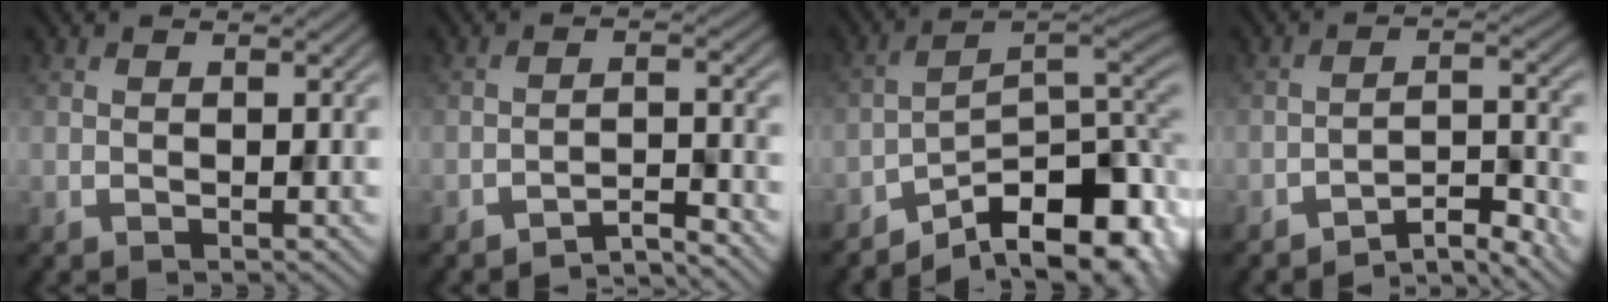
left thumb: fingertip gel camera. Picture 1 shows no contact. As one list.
[{"total": 3.3, "force": [-3.1, 0.2, 1.2], "torque": [-0.013, 0.010, -0.058]}, {"total": 12.3, "force": [-7.7, 4.5, 8.5], "torque": [-0.123, -0.011, -0.129]}, {"total": 5.0, "force": [-4.3, 0.8, 2.4], "torque": [-0.034, 0.012, -0.075]}]